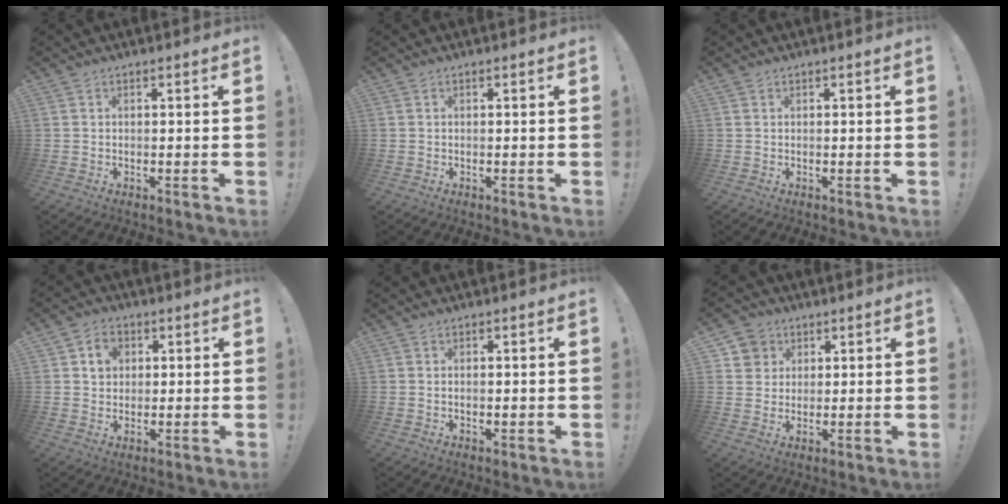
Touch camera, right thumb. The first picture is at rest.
{"total": 0.0}
{"total": 0.8, "force": [0.4, 0.7, 0.0], "torque": [0.009, -0.006, 0.005]}
{"total": 6.0, "force": [2.1, 5.1, 2.4], "torque": [-0.023, -0.004, 0.035]}
{"total": 0.8, "force": [0.1, 0.5, 0.5], "torque": [-0.007, 0.001, 0.001]}
{"total": 5.9, "force": [2.4, 5.3, 0.7], "torque": [-0.004, -0.016, 0.046]}